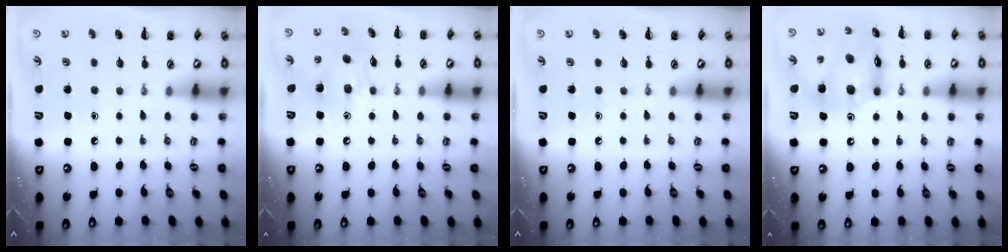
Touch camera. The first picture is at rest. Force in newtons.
{"total": 12.3, "press": 12.0, "slide": 2.8}
{"total": 0.0}
{"total": 17.4, "press": 16.9, "slide": 4.0}